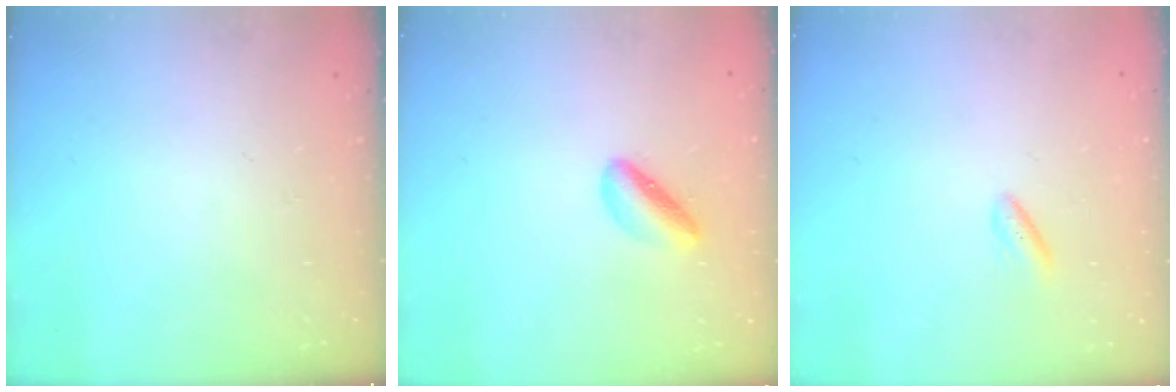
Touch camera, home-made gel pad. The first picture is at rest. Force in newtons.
{"total": 3.9, "press": 3.8, "slide": 1.0}
{"total": 2.0, "press": 1.8, "slide": 1.0}